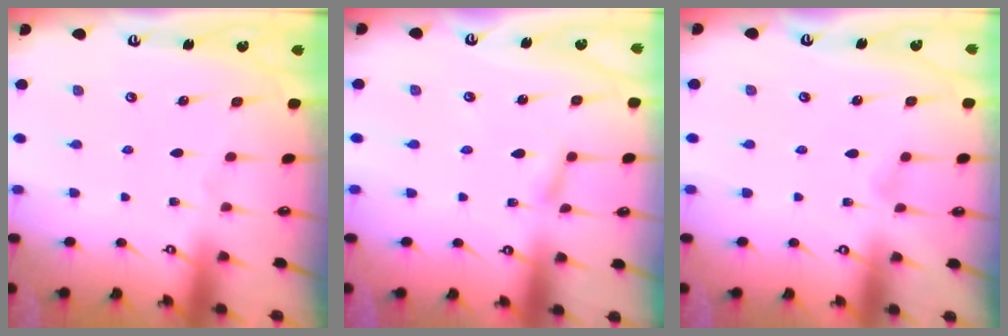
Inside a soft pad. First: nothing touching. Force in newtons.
{"total": 1.4, "press": 1.4, "slide": 0.2}
{"total": 0.9, "press": 0.9, "slide": 0.1}